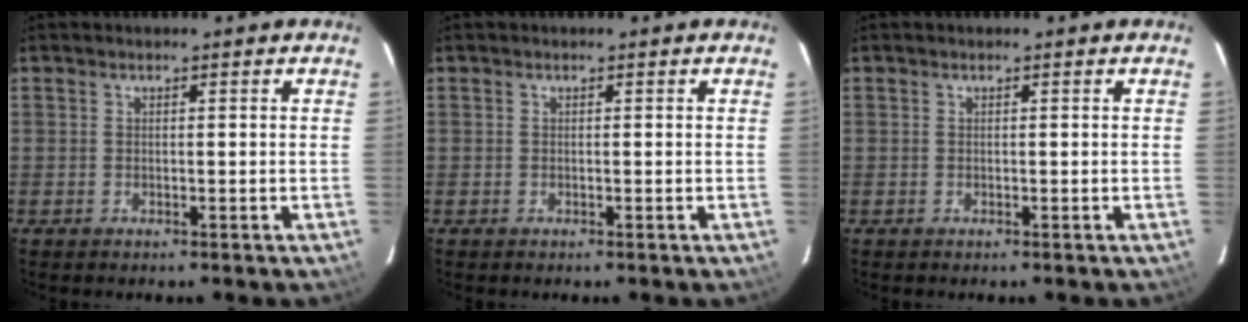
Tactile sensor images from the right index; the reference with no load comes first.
{"total": 0.0}
{"total": 0.0}